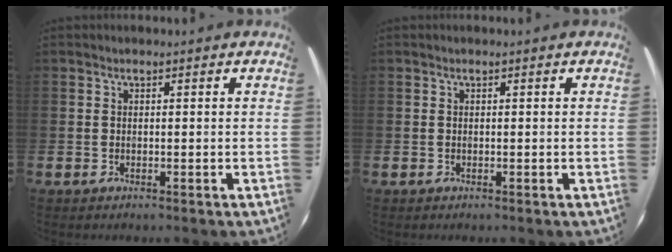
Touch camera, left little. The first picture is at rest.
{"total": 0.0}